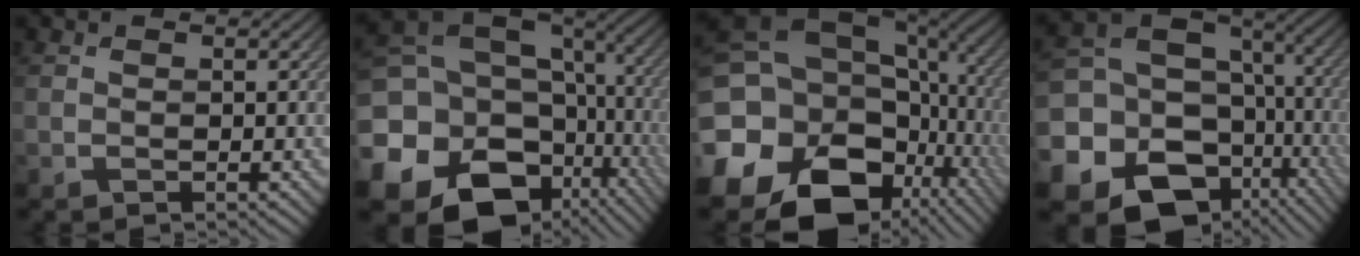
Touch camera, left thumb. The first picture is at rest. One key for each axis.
{"total": 22.4, "fx": -5.6, "fy": 17.9, "fz": 12.2, "tx": -0.264, "ty": -0.045, "tz": -0.069}
{"total": 20.1, "fx": -4.6, "fy": 15.9, "fz": 11.4, "tx": -0.245, "ty": -0.044, "tz": -0.043}
{"total": 21.8, "fx": -7.1, "fy": 17.9, "fz": 10.2, "tx": -0.230, "ty": -0.042, "tz": -0.098}